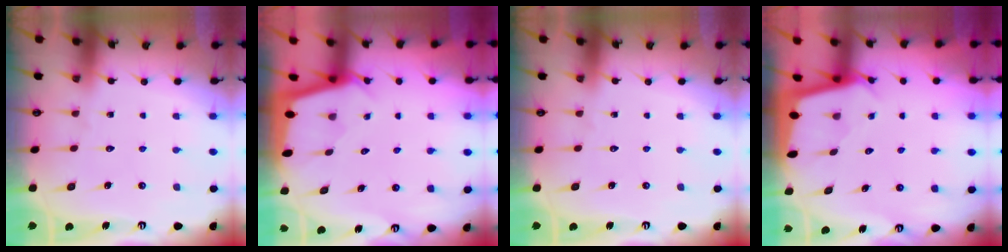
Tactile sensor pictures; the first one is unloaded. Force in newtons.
{"total": 2.3, "press": 2.3, "slide": 0.1}
{"total": 0.0}
{"total": 2.5, "press": 2.5, "slide": 0.1}